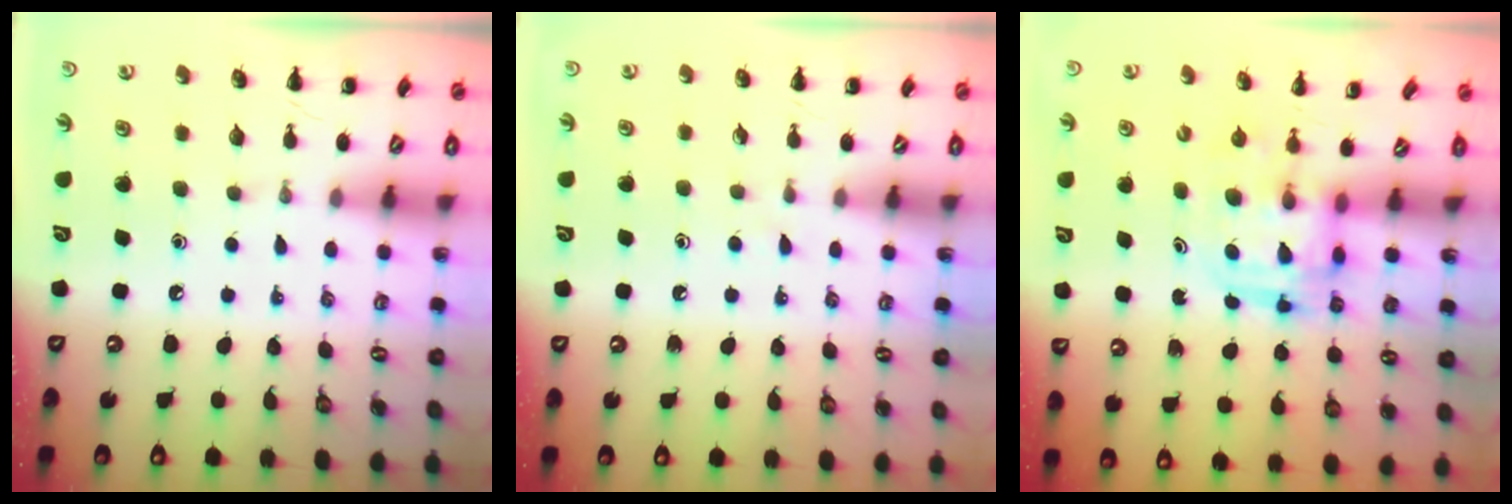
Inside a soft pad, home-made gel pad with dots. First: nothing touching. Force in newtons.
{"total": 2.9, "press": 2.6, "slide": 1.4}
{"total": 3.0, "press": 3.0, "slide": 0.3}